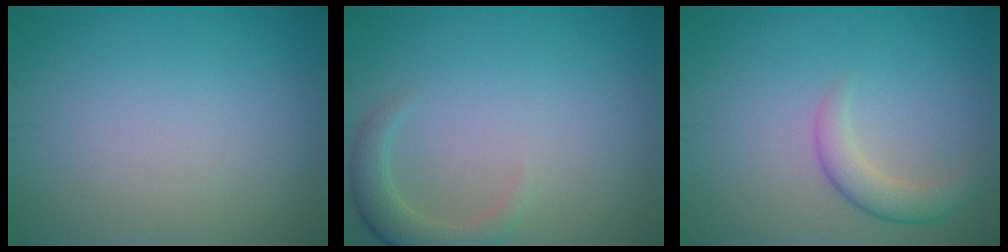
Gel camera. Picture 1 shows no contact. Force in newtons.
{"total": 2.7, "press": 2.6, "slide": 0.5}
{"total": 2.6, "press": 2.6, "slide": 0.1}